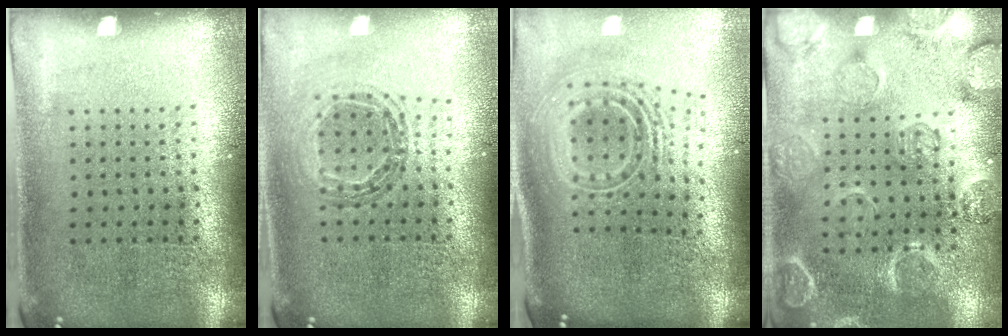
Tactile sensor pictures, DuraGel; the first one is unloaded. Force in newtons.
{"total": 0.5, "press": 0.5, "slide": 0.0}
{"total": 2.6, "press": 1.8, "slide": 1.9}
{"total": 2.3, "press": 2.2, "slide": 0.6}